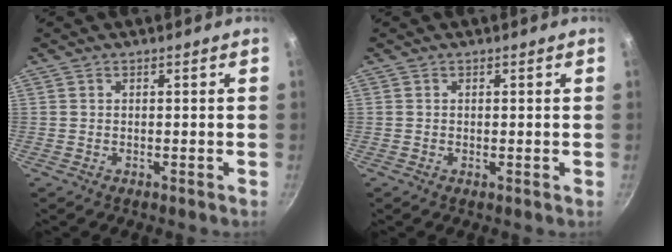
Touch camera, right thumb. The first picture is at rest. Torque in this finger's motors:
{"motor_torque": [0.01, -0.23, -0.53, -0.15, 0.04]}